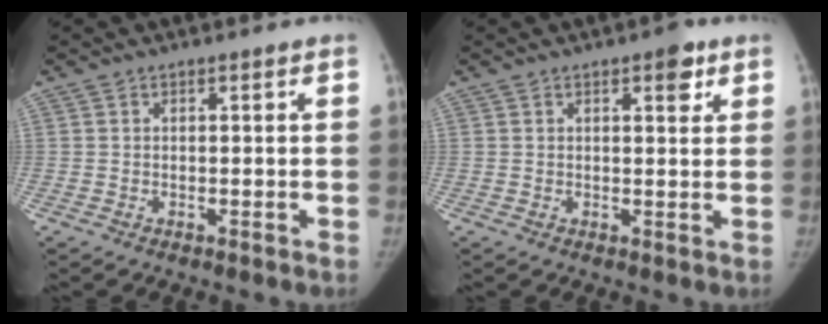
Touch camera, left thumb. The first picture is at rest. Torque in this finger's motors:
{"motor_torque": [0.42, -0.34, 0.54, -0.30, 0.14]}